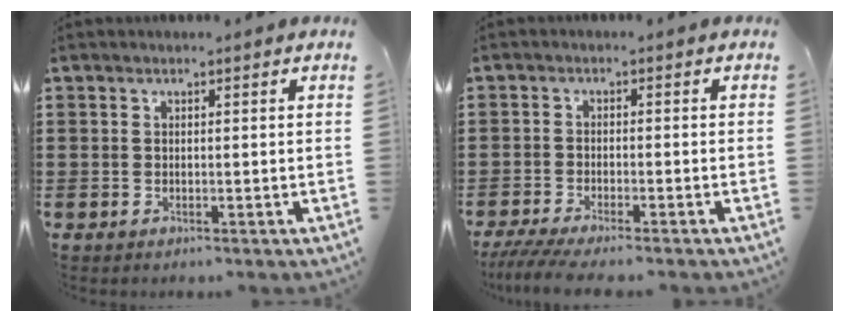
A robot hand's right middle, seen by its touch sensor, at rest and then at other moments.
{"total": 3.3, "force": [-2.9, 0.0, 1.5], "torque": [-0.040, -0.013, -0.060]}